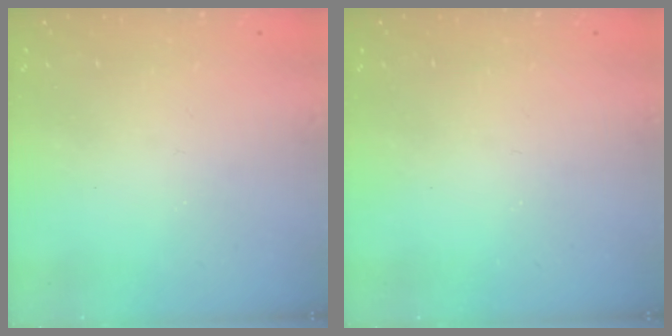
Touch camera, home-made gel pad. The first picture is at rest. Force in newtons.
{"total": 0.0}